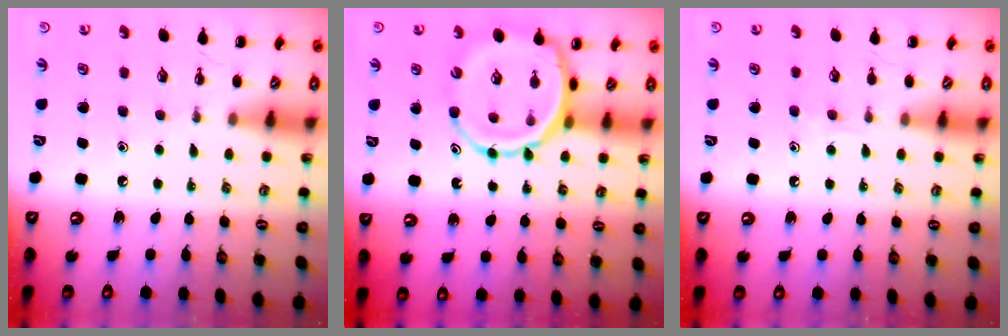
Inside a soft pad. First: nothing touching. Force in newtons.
{"total": 12.2, "press": 11.9, "slide": 2.7}
{"total": 5.7, "press": 5.6, "slide": 1.0}